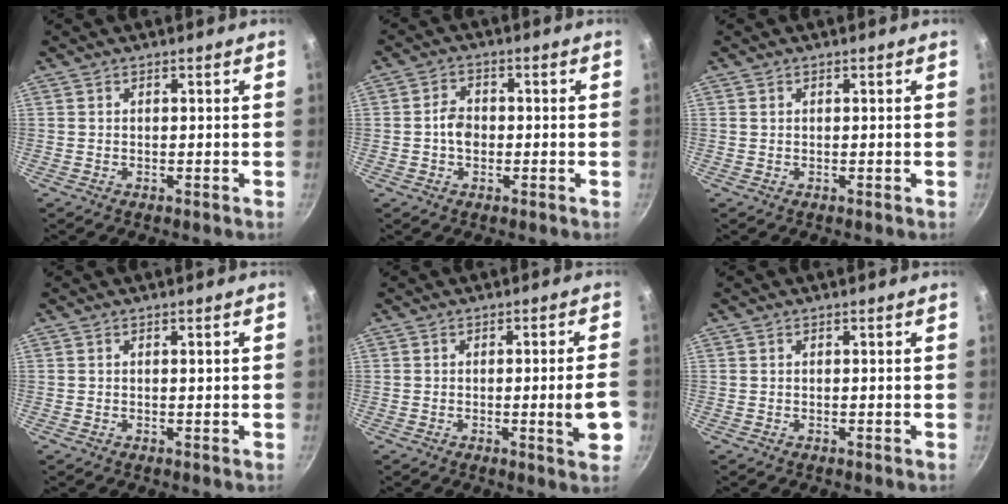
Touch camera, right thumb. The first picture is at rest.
{"total": 4.1, "force": [-0.6, 3.1, 2.6], "torque": [-0.031, 0.013, -0.013]}
{"total": 0.0}
{"total": 0.7, "force": [0.1, 0.2, 0.6], "torque": [-0.007, 0.002, 0.002]}
{"total": 6.8, "force": [-1.4, 0.6, 6.6], "torque": [-0.086, 0.002, -0.017]}
{"total": 0.0}